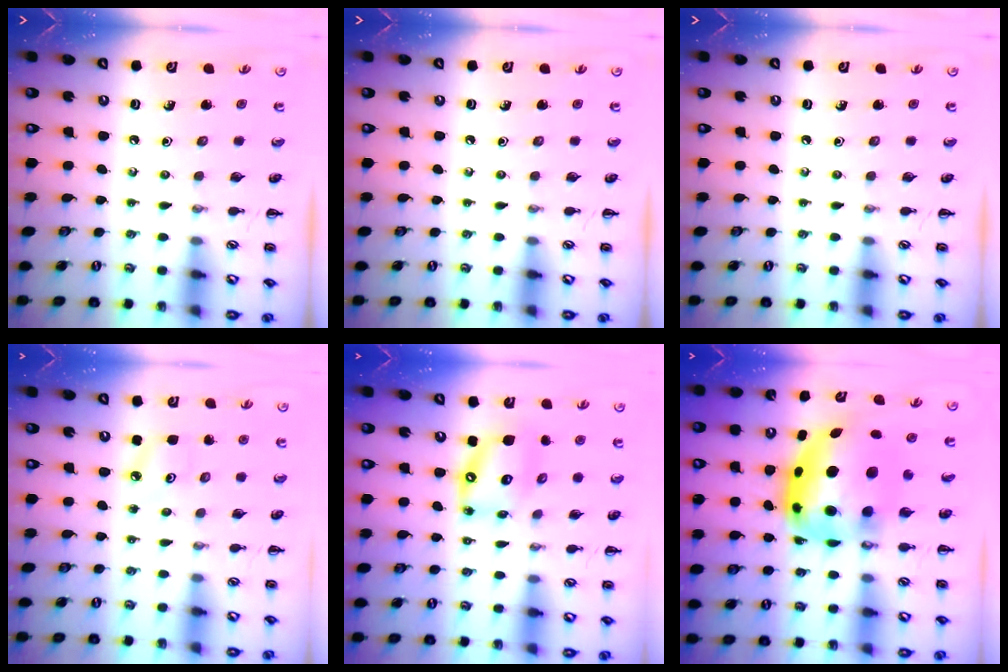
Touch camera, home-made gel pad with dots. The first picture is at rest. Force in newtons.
{"total": 0.0}
{"total": 0.0}
{"total": 5.5, "press": 5.2, "slide": 1.8}
{"total": 12.1, "press": 11.7, "slide": 2.8}
{"total": 13.0, "press": 12.7, "slide": 3.1}